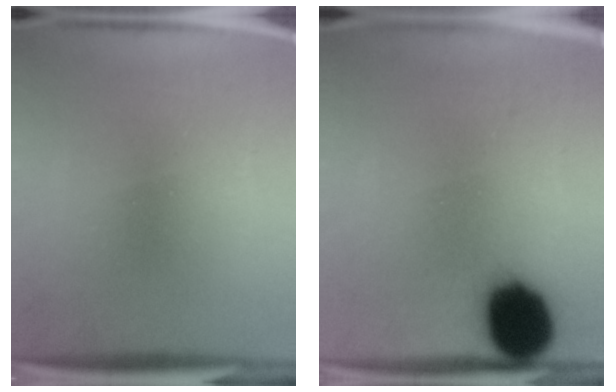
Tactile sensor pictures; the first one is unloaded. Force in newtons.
{"total": 9.5}